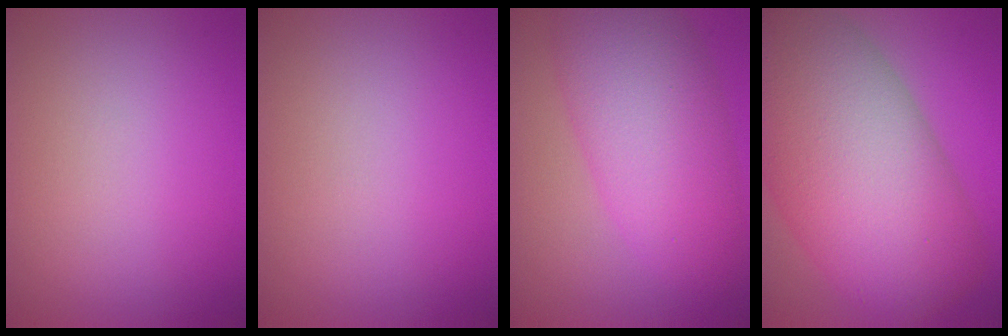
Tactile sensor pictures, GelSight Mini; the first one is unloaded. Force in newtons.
{"total": 0.0}
{"total": 8.4, "press": 8.4, "slide": 0.3}
{"total": 15.7, "press": 15.6, "slide": 0.7}